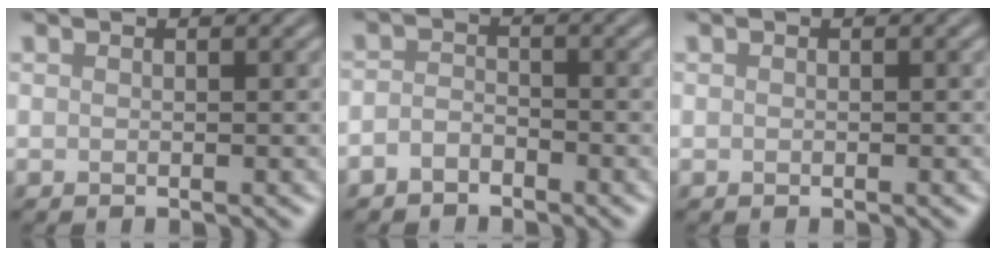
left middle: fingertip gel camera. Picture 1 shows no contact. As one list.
[{"total": 1.8, "force": [-1.3, 1.0, 0.7], "torque": [-0.013, 0.003, -0.030]}, {"total": 0.0}]